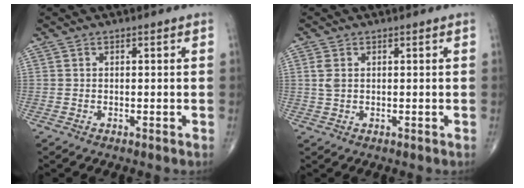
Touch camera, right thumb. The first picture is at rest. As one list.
[{"total": 2.2, "force": [0.5, 1.4, 1.7], "torque": [-0.042, 0.003, 0.012]}]